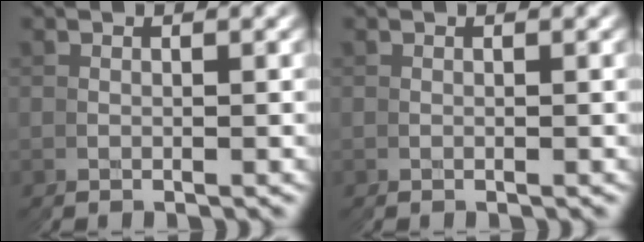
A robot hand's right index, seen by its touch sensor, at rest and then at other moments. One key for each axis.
{"total": 0.0}